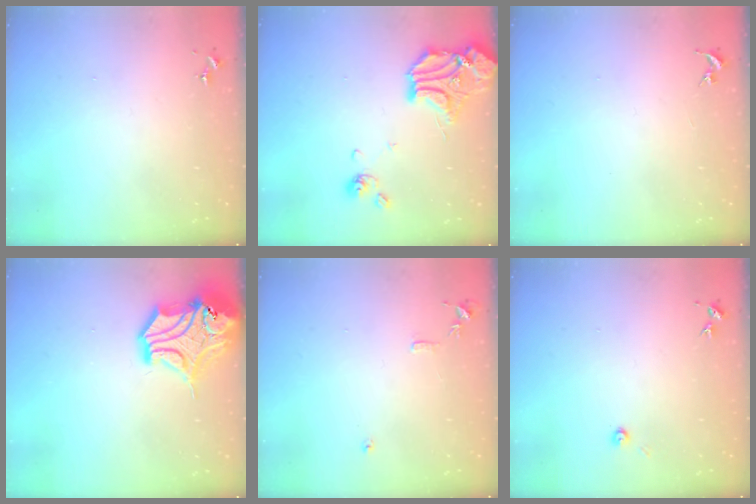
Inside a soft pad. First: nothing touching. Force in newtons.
{"total": 16.0, "press": 15.8, "slide": 2.5}
{"total": 0.0}
{"total": 17.2, "press": 17.0, "slide": 2.4}
{"total": 7.8, "press": 7.8, "slide": 0.8}
{"total": 3.5, "press": 3.5, "slide": 0.2}